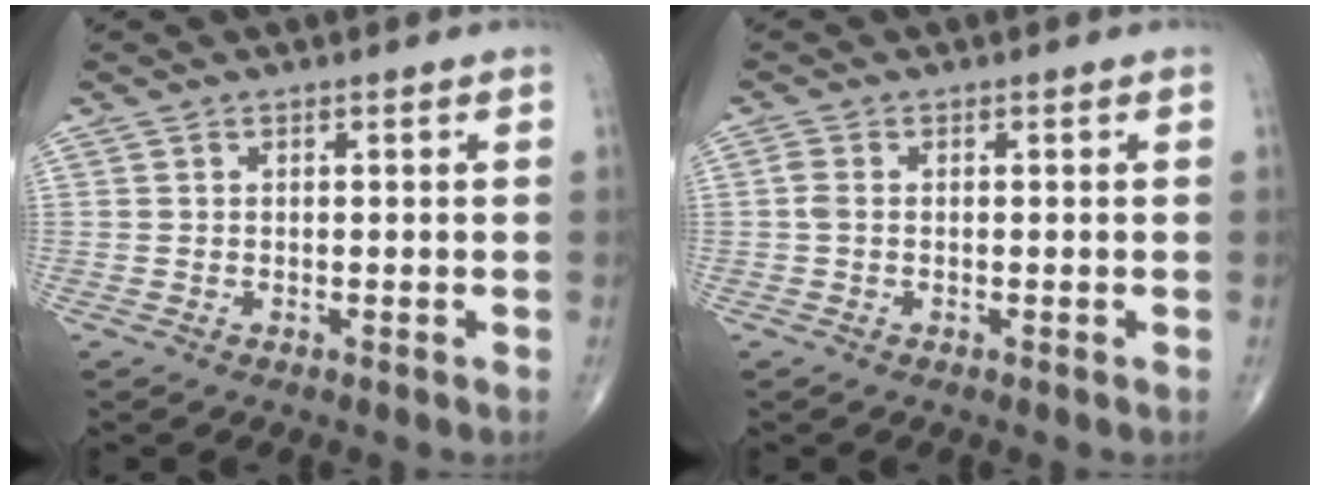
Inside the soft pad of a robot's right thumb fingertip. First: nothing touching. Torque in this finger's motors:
{"motor_torque": [-0.10, 0.33, 0.39, 0.22, 0.00]}